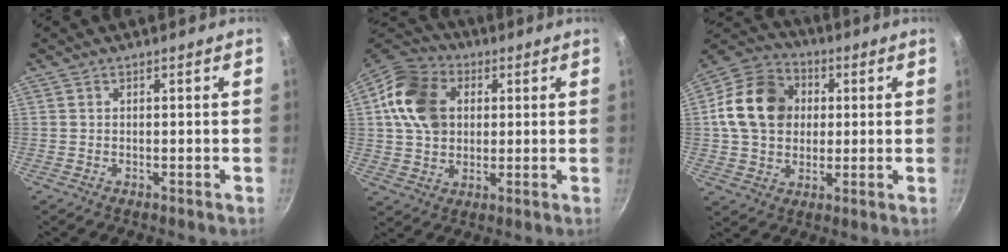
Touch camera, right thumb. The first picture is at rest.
{"total": 14.9, "force": [3.1, 11.4, 9.1], "torque": [-0.147, 0.008, 0.044]}
{"total": 15.9, "force": [2.2, 12.8, 9.2], "torque": [-0.133, 0.018, 0.027]}